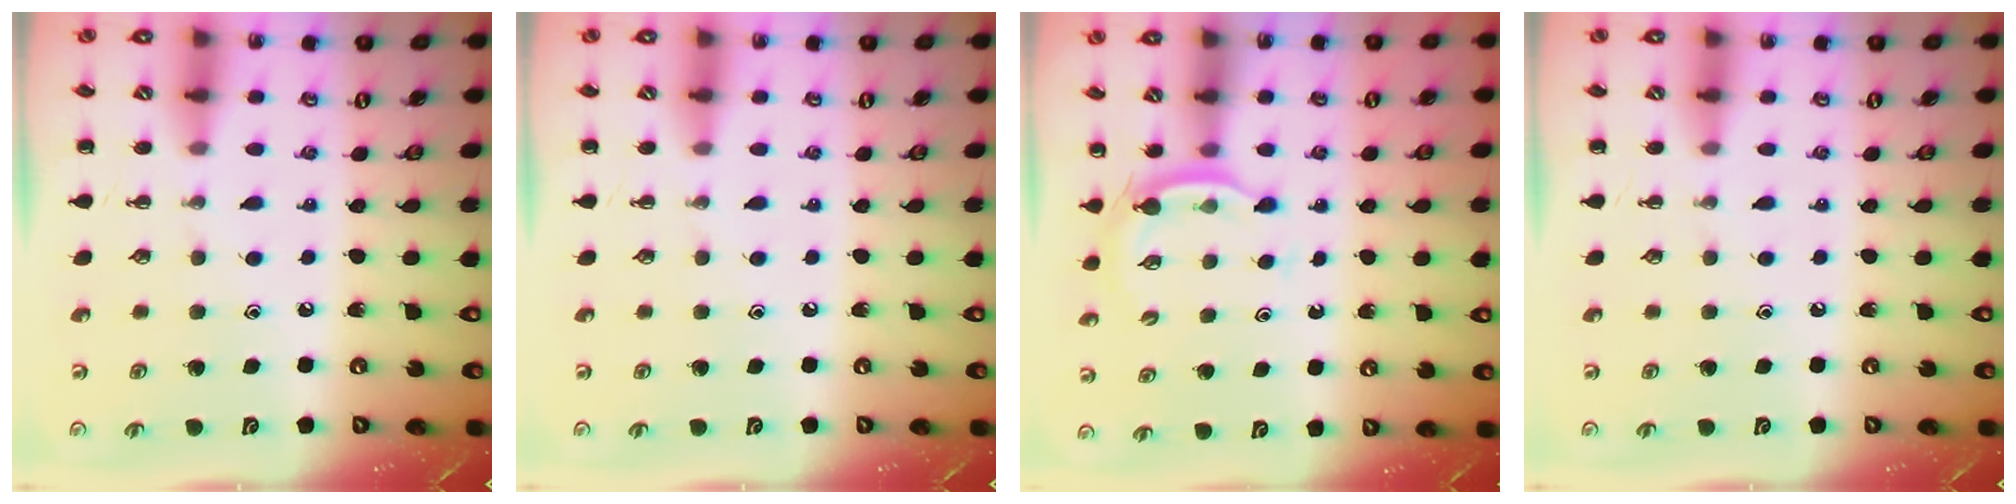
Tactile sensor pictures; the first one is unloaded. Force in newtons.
{"total": 0.0}
{"total": 3.2, "press": 3.1, "slide": 0.8}
{"total": 0.0}